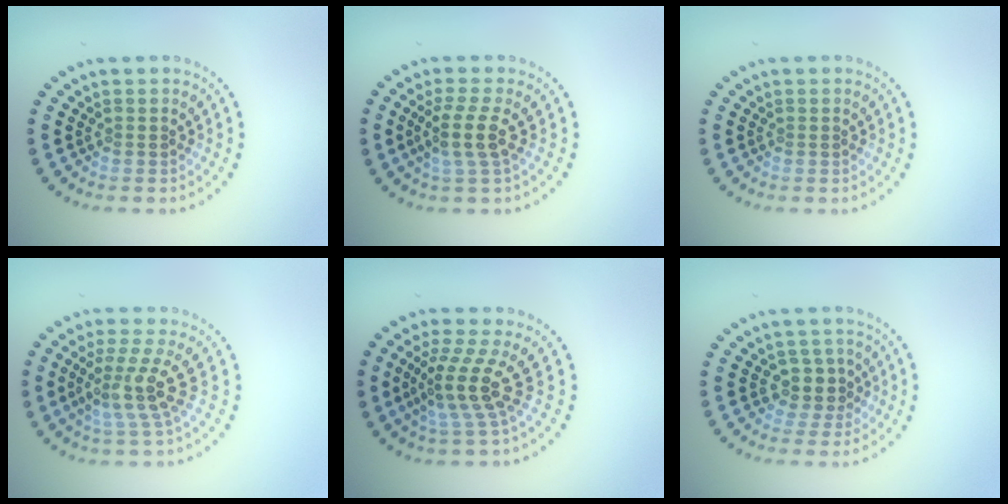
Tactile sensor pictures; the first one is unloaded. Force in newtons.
{"total": 2.8, "press": 2.3, "slide": 1.6}
{"total": 0.0}
{"total": 4.0, "press": 2.9, "slide": 2.8}
{"total": 3.8, "press": 2.7, "slide": 2.8}
{"total": 2.5, "press": 2.1, "slide": 1.4}